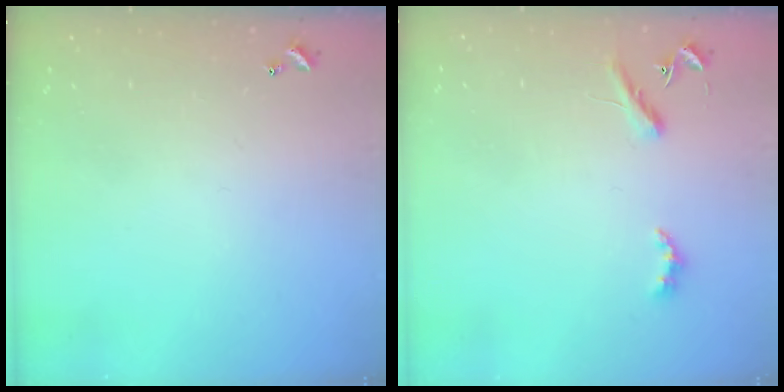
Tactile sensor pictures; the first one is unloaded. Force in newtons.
{"total": 3.1, "press": 3.0, "slide": 0.6}